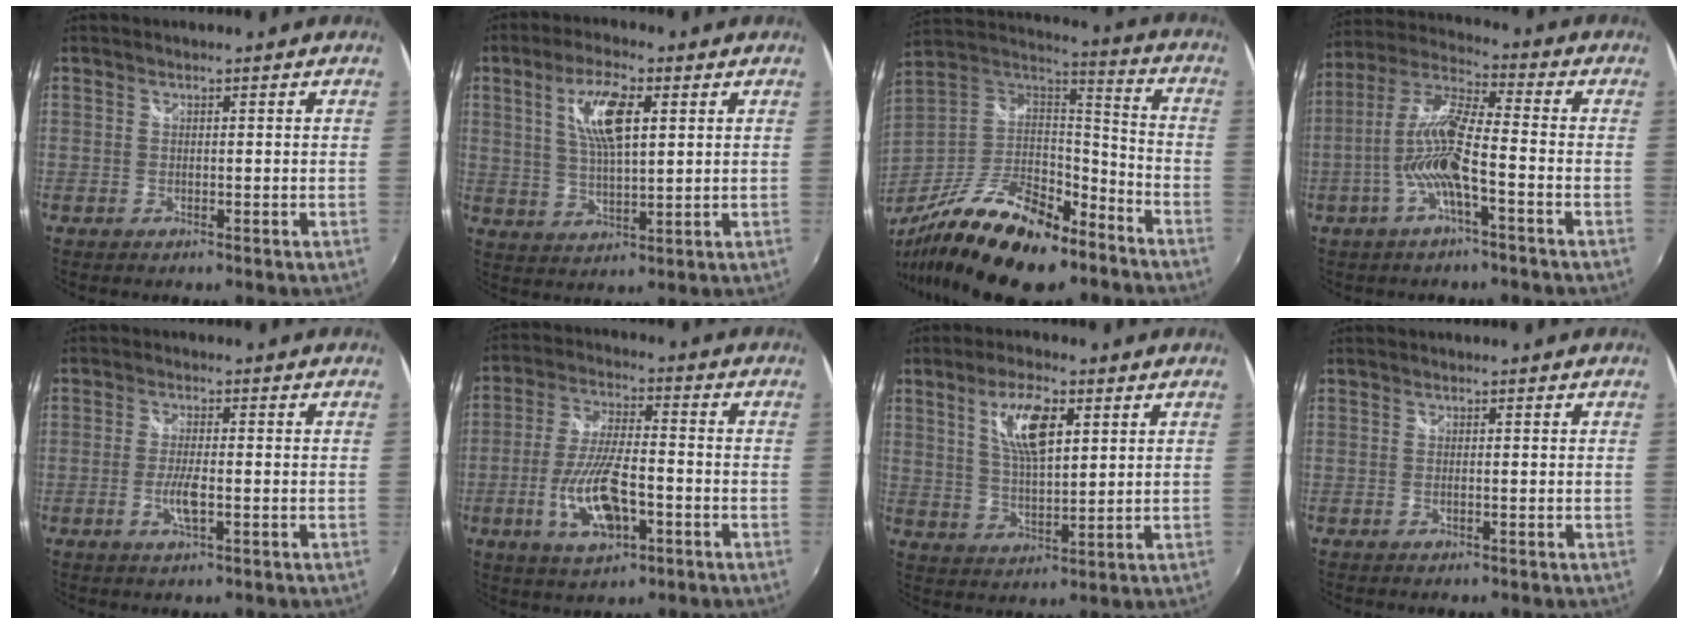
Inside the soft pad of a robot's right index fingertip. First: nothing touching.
{"total": 9.2, "force": [3.1, 2.9, 8.1], "torque": [-0.155, 0.006, 0.060]}
{"total": 27.3, "force": [-18.2, 10.3, 17.6], "torque": [-0.340, -0.031, -0.295]}
{"total": 11.6, "force": [-3.7, 2.0, 10.8], "torque": [-0.221, 0.002, -0.070]}
{"total": 4.4, "force": [-1.4, 0.9, 4.1], "torque": [-0.084, -0.006, -0.027]}
{"total": 12.7, "force": [-4.4, 4.6, 11.0], "torque": [-0.225, -0.009, -0.078]}
{"total": 9.2, "force": [3.8, 3.3, 7.7], "torque": [-0.142, 0.006, 0.073]}
{"total": 0.8, "force": [-0.3, -0.1, 0.7], "torque": [-0.013, 0.000, -0.006]}